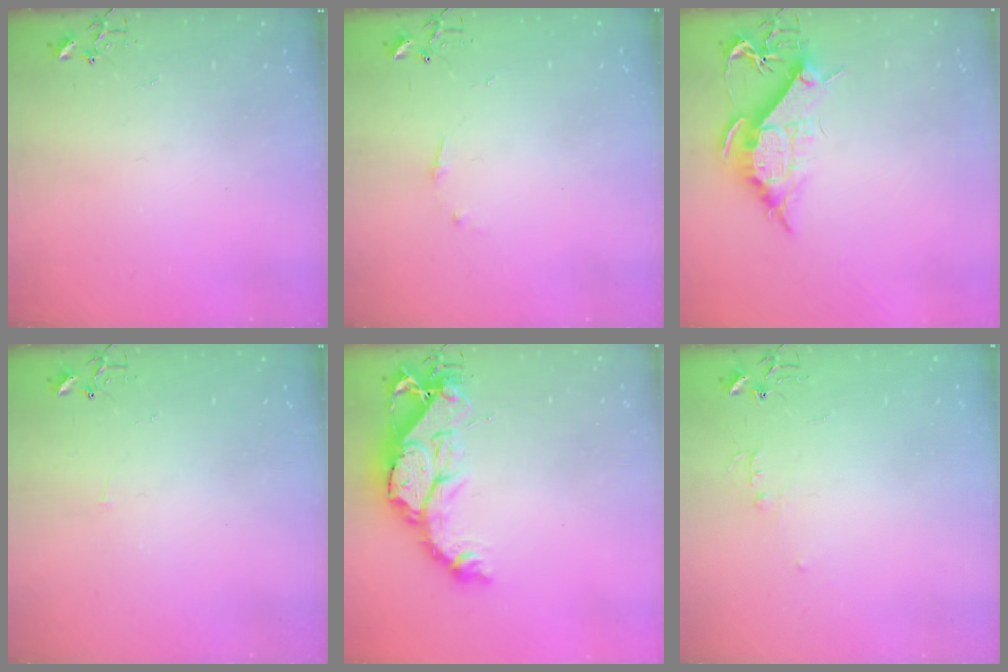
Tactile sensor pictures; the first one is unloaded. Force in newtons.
{"total": 5.6, "press": 5.5, "slide": 0.8}
{"total": 11.3, "press": 11.3, "slide": 1.1}
{"total": 2.3, "press": 2.3, "slide": 0.4}
{"total": 16.6, "press": 16.5, "slide": 1.3}
{"total": 4.4, "press": 4.4, "slide": 0.5}